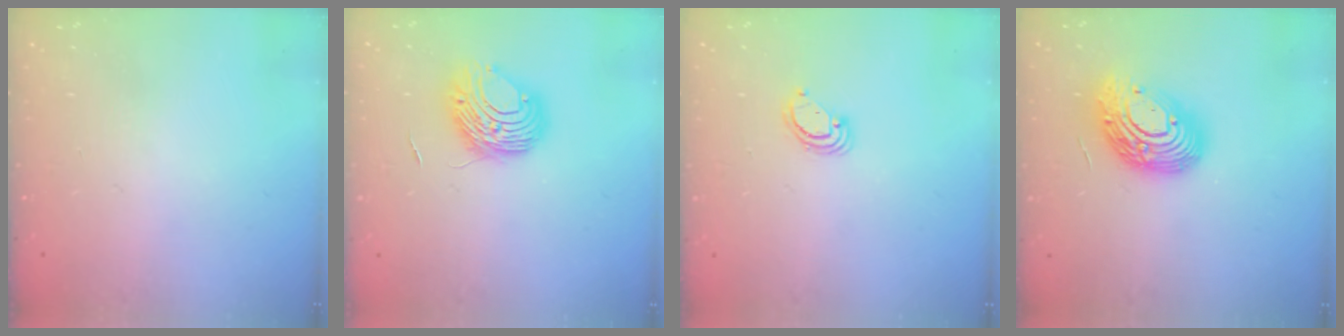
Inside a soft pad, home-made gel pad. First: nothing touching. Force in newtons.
{"total": 8.8, "press": 8.8, "slide": 0.3}
{"total": 3.9, "press": 3.9, "slide": 0.3}
{"total": 15.7, "press": 15.7, "slide": 1.1}